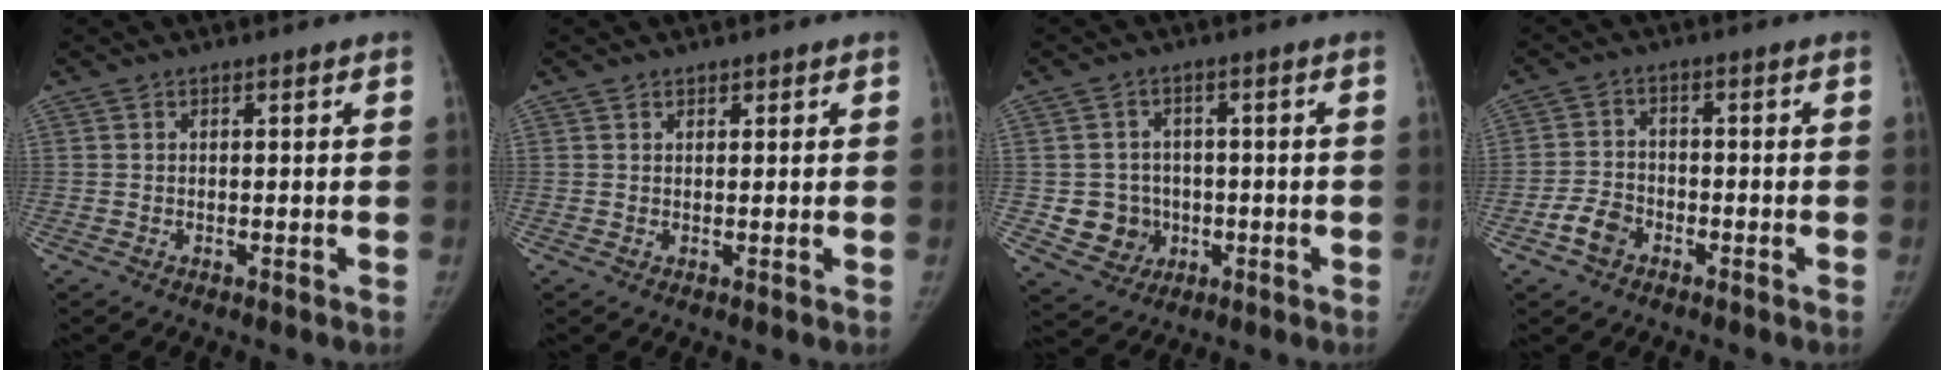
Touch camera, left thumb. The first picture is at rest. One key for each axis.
{"total": 0.9, "fx": 0.6, "fy": 0.6, "fz": 0.0, "tx": 0.015, "ty": -0.003, "tz": 0.004}
{"total": 7.3, "fx": -1.1, "fy": 6.9, "fz": 1.9, "tx": 0.003, "ty": 0.012, "tz": -0.011}
{"total": 5.0, "fx": -2.8, "fy": 3.6, "fz": 2.2, "tx": -0.032, "ty": 0.019, "tz": -0.053}